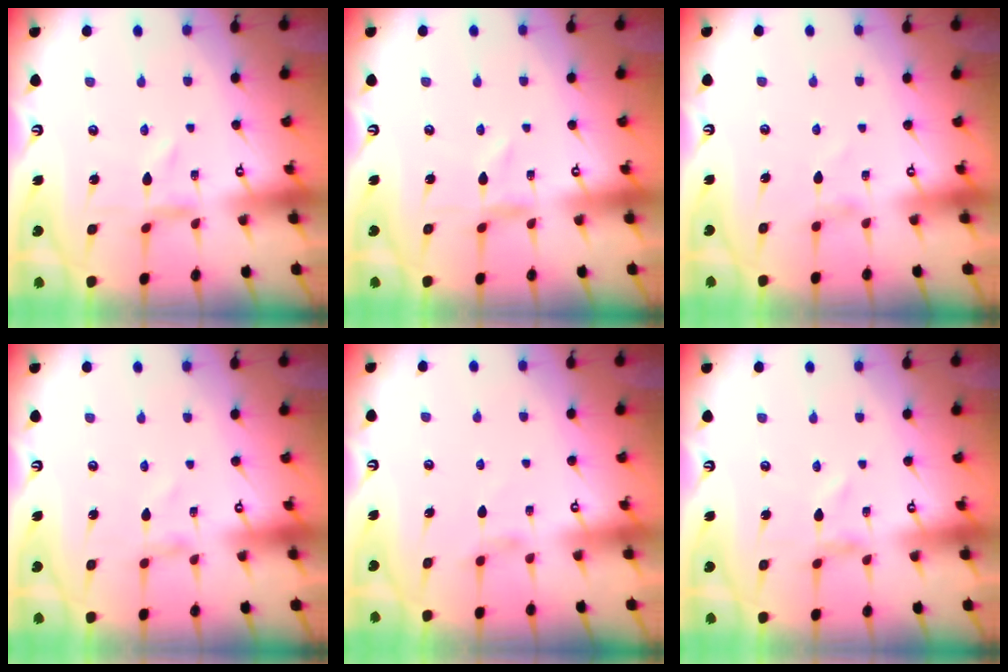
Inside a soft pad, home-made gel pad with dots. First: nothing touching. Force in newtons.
{"total": 0.7, "press": 0.7, "slide": 0.2}
{"total": 0.0}
{"total": 0.0}
{"total": 1.7, "press": 1.6, "slide": 0.4}
{"total": 0.0}